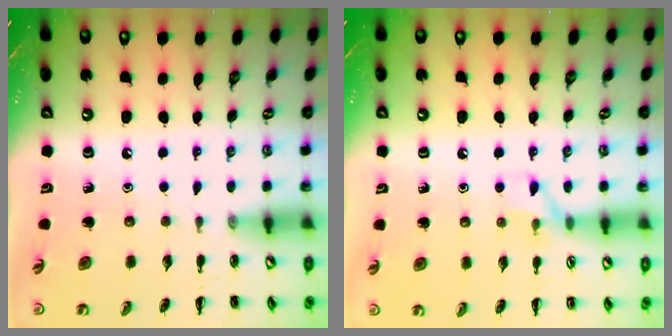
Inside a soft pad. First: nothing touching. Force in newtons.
{"total": 6.1, "press": 6.1, "slide": 1.0}